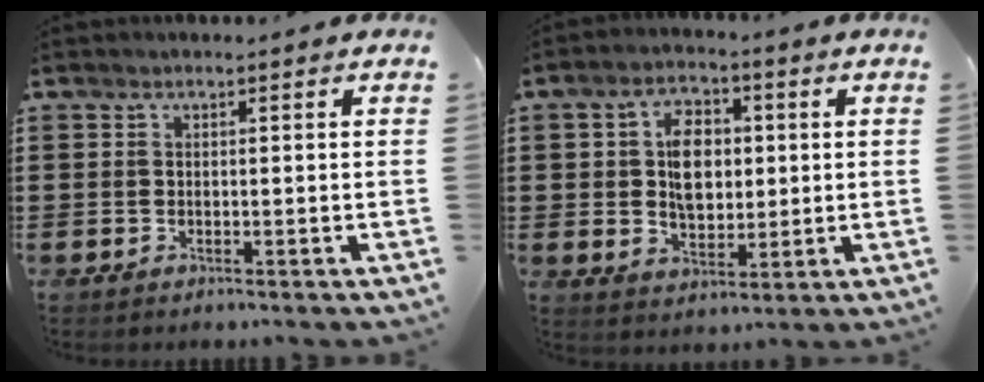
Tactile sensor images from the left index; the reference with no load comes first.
{"total": 7.3, "force": [0.9, 4.6, 5.6], "torque": [-0.107, 0.009, 0.010]}